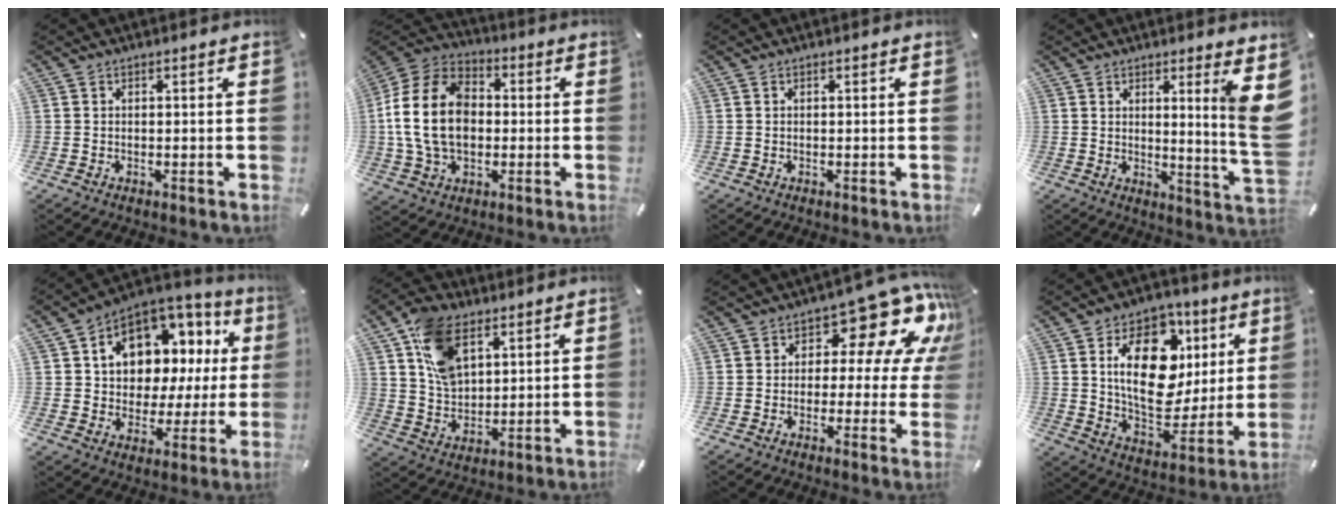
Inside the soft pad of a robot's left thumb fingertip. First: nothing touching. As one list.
[{"total": 16.5, "force": [-1.1, 12.2, 11.0], "torque": [-0.264, 0.019, -0.024]}, {"total": 0.0}, {"total": 10.3, "force": [3.6, -0.5, 9.7], "torque": [-0.140, -0.045, 0.052]}, {"total": 12.2, "force": [4.2, 9.8, 6.0], "torque": [-0.100, -0.035, 0.080]}, {"total": 12.8, "force": [6.0, 8.4, 7.6], "torque": [-0.146, -0.009, 0.114]}, {"total": 14.0, "force": [7.4, 7.5, 9.3], "torque": [-0.125, -0.053, 0.124]}, {"total": 21.3, "force": [6.2, 13.7, 15.1], "torque": [-0.243, -0.016, 0.105]}]